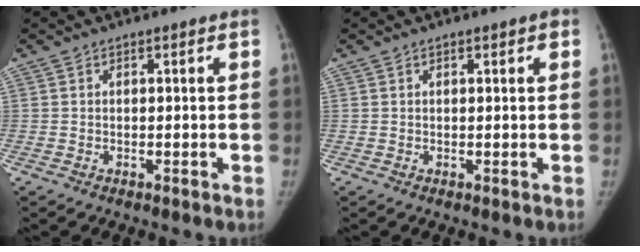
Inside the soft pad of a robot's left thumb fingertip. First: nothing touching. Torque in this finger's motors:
{"motor_torque": [-0.29, 0.05, -0.36, 0.15, -0.08]}